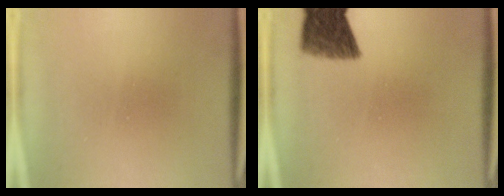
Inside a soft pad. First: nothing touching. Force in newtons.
{"total": 7.4}